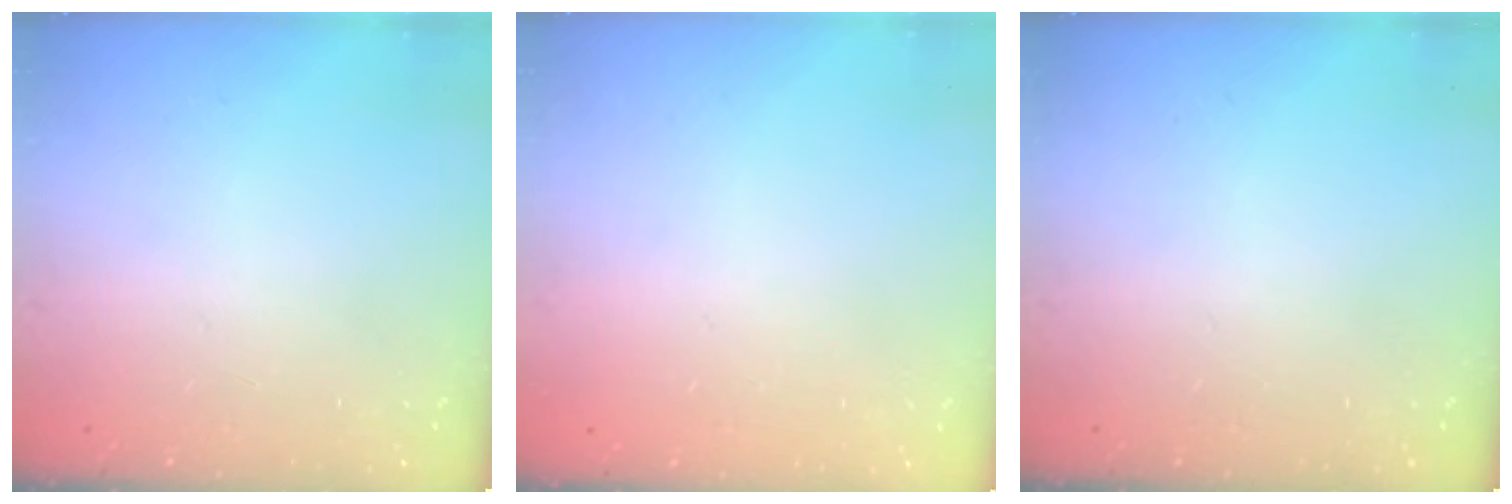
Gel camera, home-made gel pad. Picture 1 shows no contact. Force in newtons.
{"total": 0.0}
{"total": 0.0}